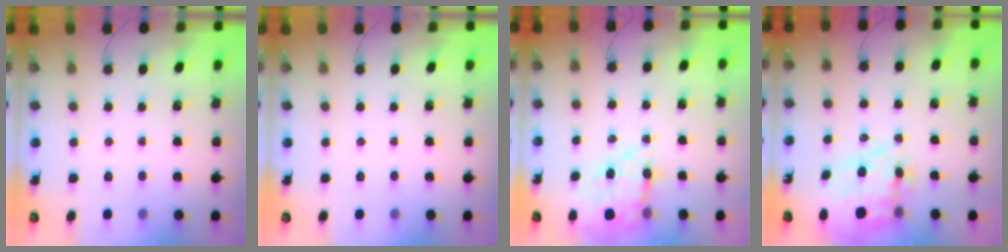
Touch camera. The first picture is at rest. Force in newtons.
{"total": 0.0}
{"total": 14.7, "press": 14.2, "slide": 3.8}
{"total": 10.7, "press": 9.8, "slide": 4.3}